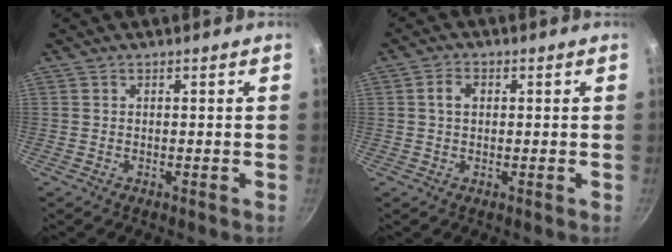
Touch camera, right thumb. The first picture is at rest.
{"total": 2.9, "force": [0.4, 2.1, 1.9], "torque": [-0.025, 0.004, 0.005]}